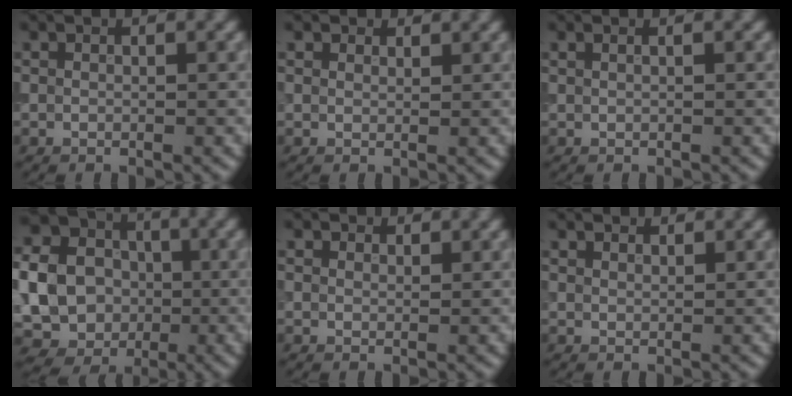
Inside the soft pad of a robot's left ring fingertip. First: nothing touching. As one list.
[{"total": 1.4, "force": [1.2, 0.7, 0.2], "torque": [-0.006, -0.006, 0.017]}, {"total": 1.2, "force": [0.6, 0.6, 0.8], "torque": [-0.003, -0.002, 0.000]}, {"total": 10.1, "force": [-0.8, 9.0, 4.5], "torque": [-0.088, -0.015, -0.033]}, {"total": 1.4, "force": [1.2, 0.6, 0.2], "torque": [-0.007, -0.003, 0.012]}, {"total": 3.1, "force": [2.7, 1.1, 1.1], "torque": [-0.026, 0.004, 0.042]}]